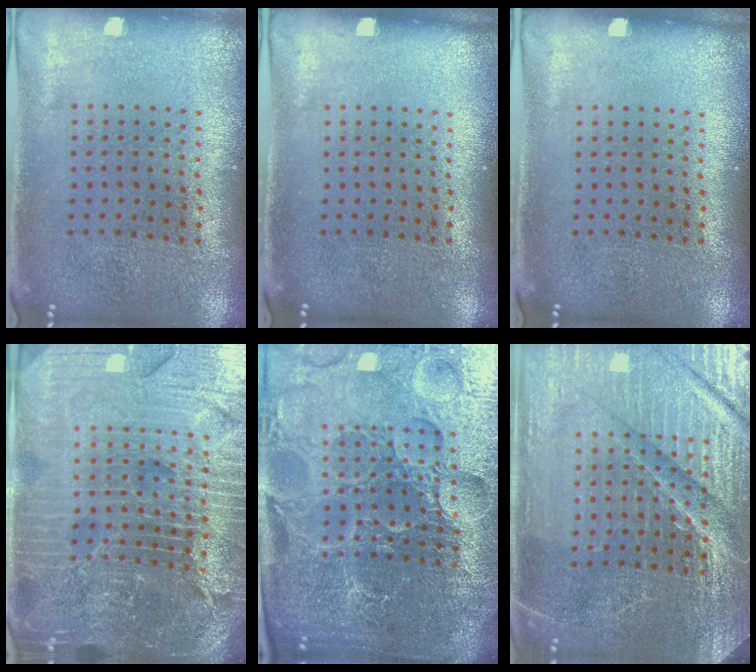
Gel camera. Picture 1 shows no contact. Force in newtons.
{"total": 0.0}
{"total": 0.0}
{"total": 5.9, "press": 5.3, "slide": 2.6}
{"total": 6.2, "press": 5.6, "slide": 2.8}
{"total": 5.2, "press": 4.9, "slide": 1.8}